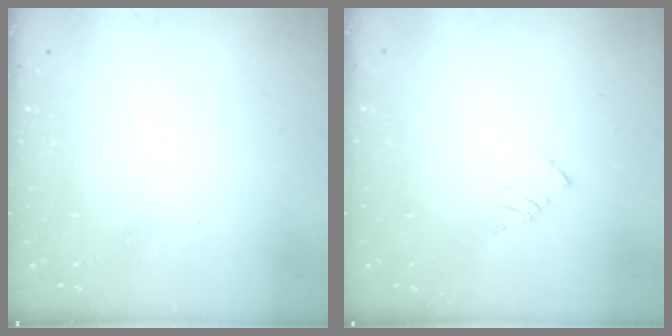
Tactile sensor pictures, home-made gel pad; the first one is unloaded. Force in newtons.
{"total": 3.7, "press": 3.7, "slide": 0.2}